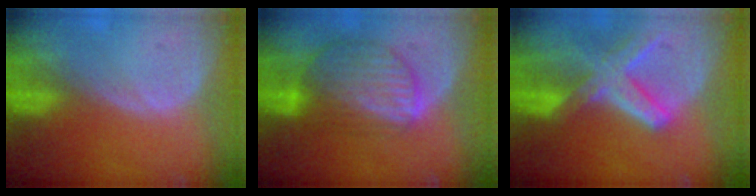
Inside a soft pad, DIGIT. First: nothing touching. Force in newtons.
{"total": 8.9, "press": 7.8, "slide": 4.4}
{"total": 8.3, "press": 7.3, "slide": 4.0}